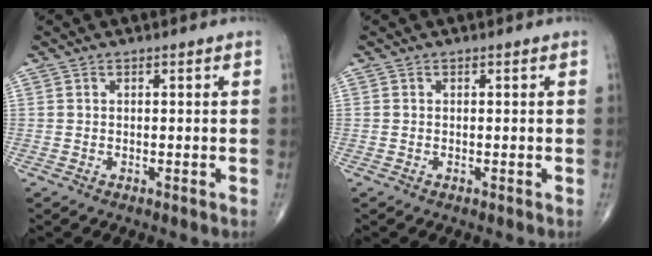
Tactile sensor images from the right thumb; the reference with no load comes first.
{"total": 0.0}